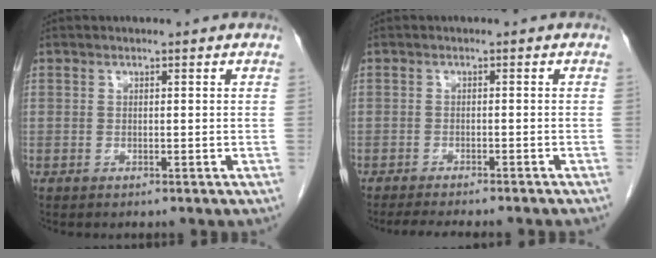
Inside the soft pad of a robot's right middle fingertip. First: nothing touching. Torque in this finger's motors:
{"motor_torque": [0.37, -0.33, 0.03, 0.02]}